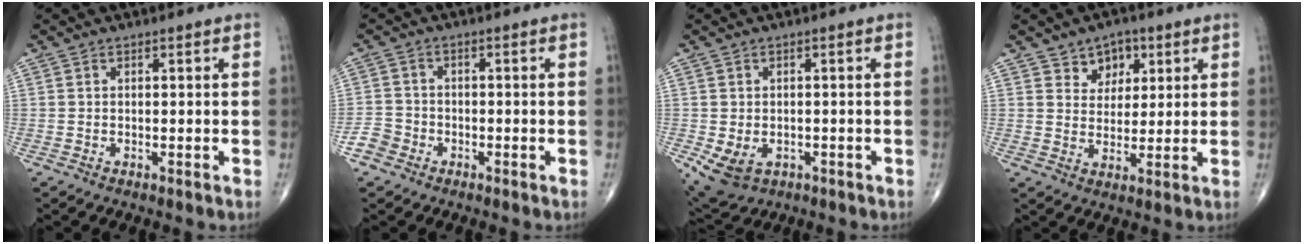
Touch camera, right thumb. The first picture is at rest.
{"total": 2.4, "force": [-1.5, 1.8, 0.0], "torque": [0.005, 0.009, -0.038]}
{"total": 6.5, "force": [-2.0, 4.8, 3.9], "torque": [-0.066, 0.002, -0.018]}
{"total": 6.2, "force": [3.3, 4.7, 2.4], "torque": [0.000, -0.014, 0.052]}